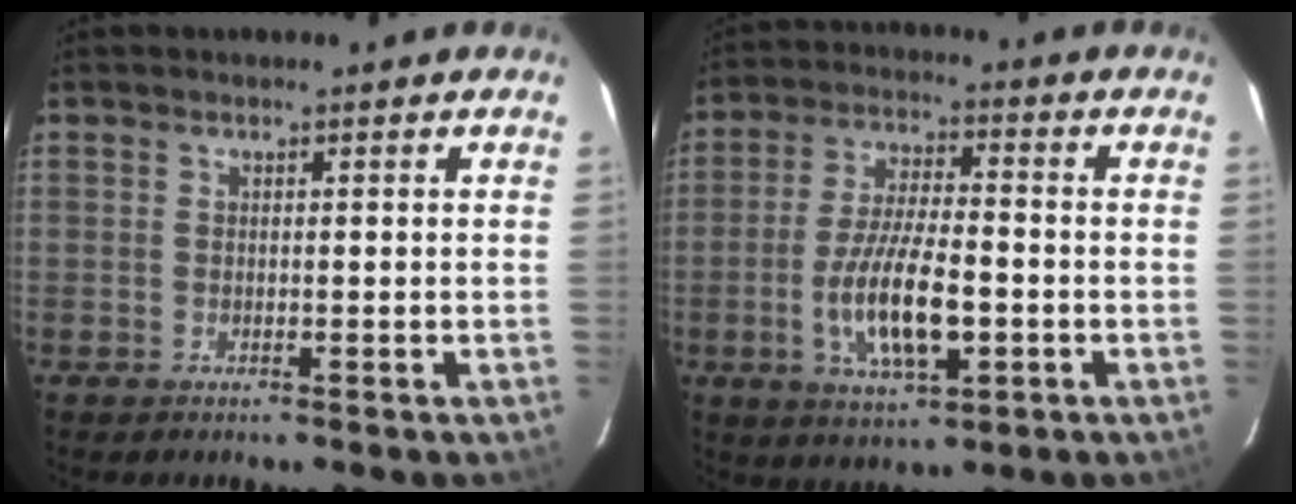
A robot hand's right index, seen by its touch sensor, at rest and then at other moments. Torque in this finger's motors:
{"motor_torque": [0.55, -0.21, 0.74, 0.21]}